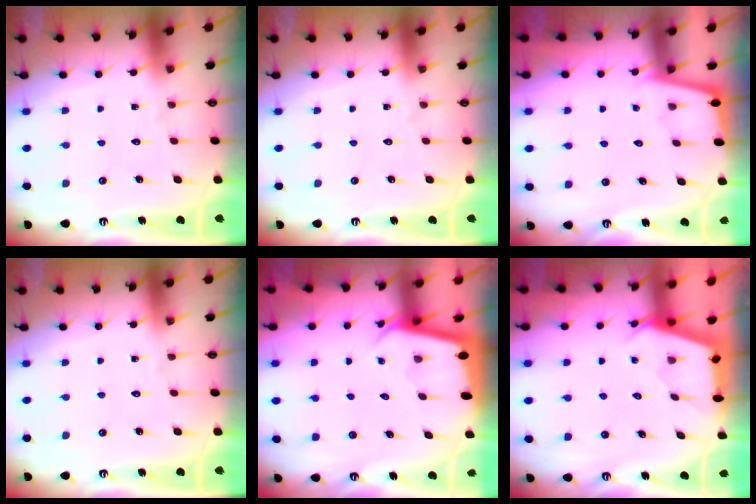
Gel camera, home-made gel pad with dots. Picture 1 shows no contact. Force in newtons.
{"total": 0.0}
{"total": 1.9, "press": 1.8, "slide": 0.3}
{"total": 0.0}
{"total": 1.9, "press": 1.9, "slide": 0.1}
{"total": 2.5, "press": 2.5, "slide": 0.4}